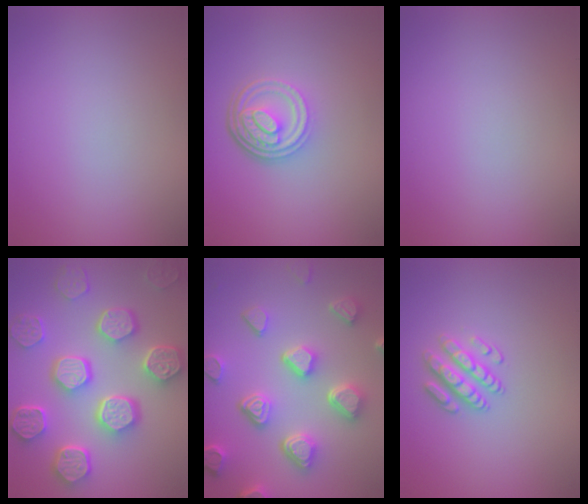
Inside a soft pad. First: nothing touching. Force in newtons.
{"total": 4.7, "press": 3.4, "slide": 3.3}
{"total": 0.0}
{"total": 8.1, "press": 6.5, "slide": 4.8}
{"total": 6.7, "press": 5.3, "slide": 4.0}
{"total": 2.6, "press": 2.5, "slide": 0.7}